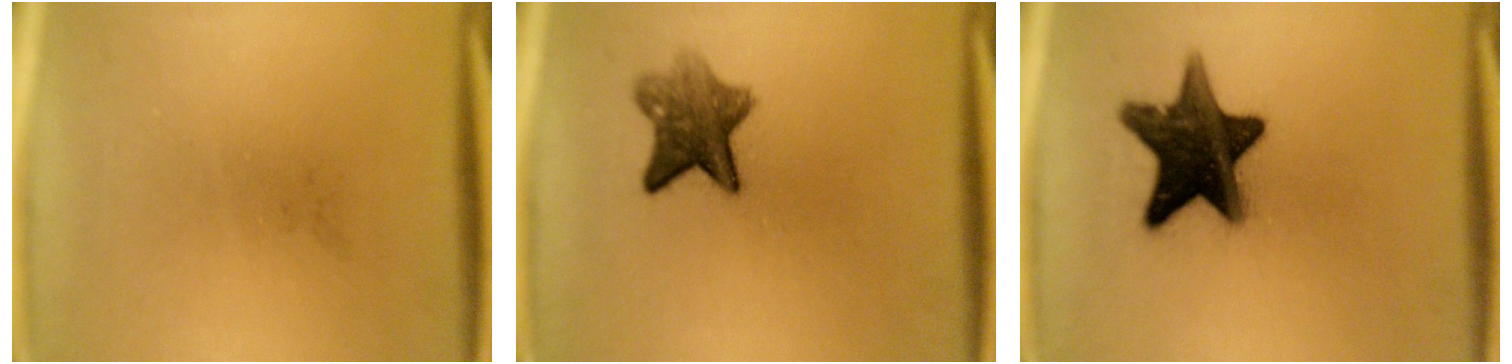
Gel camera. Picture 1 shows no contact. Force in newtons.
{"total": 6.4}
{"total": 15.0}